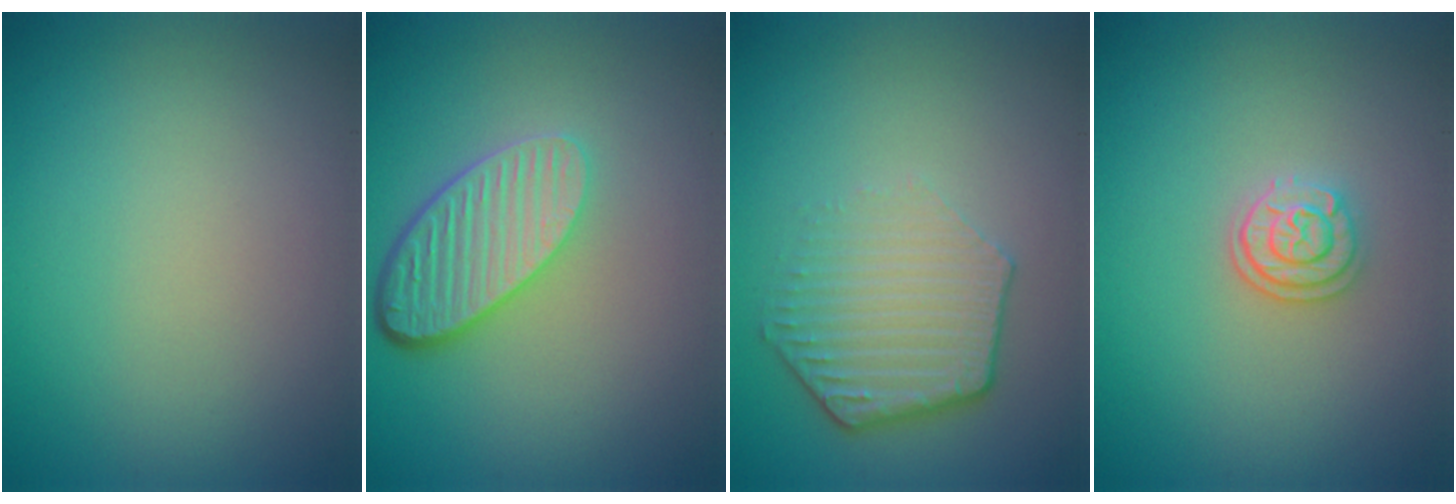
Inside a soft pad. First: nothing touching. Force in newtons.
{"total": 5.3, "press": 3.9, "slide": 3.6}
{"total": 4.1, "press": 3.1, "slide": 2.6}
{"total": 2.2, "press": 2.1, "slide": 0.9}